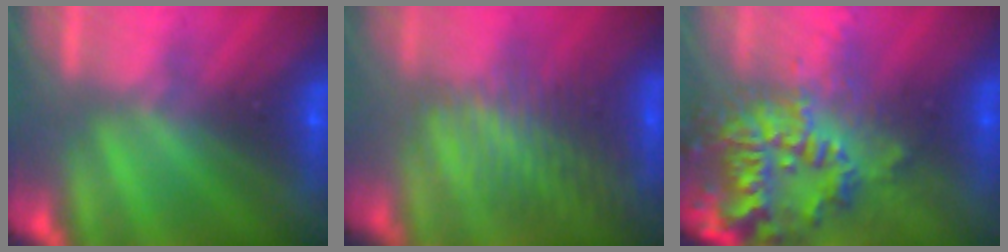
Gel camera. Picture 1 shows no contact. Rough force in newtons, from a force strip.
{"total": 3.3}
{"total": 9.1}